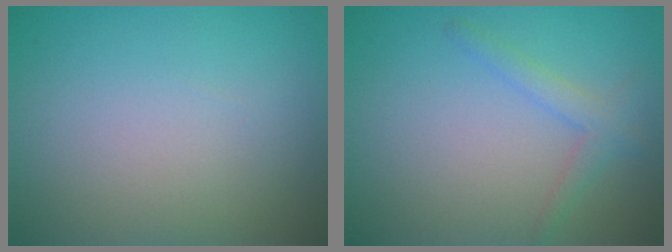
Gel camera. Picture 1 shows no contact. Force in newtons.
{"total": 1.8, "press": 1.8, "slide": 0.0}